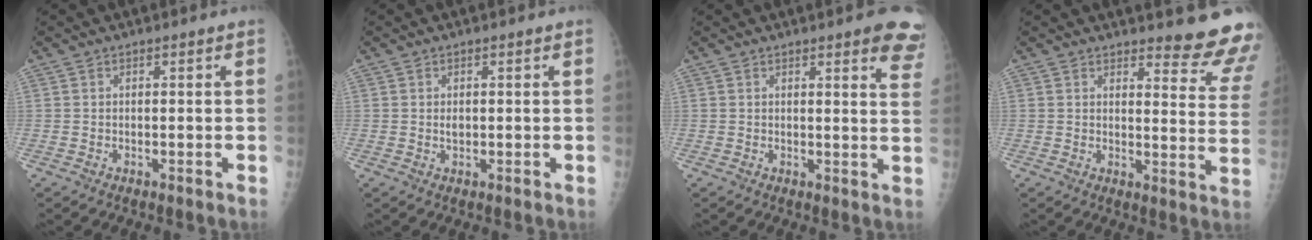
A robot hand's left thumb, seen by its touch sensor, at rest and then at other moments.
{"total": 1.2, "force": [0.2, 0.8, 0.9], "torque": [-0.012, -0.001, 0.005]}
{"total": 9.0, "force": [5.8, 2.3, 6.4], "torque": [-0.049, -0.023, 0.050]}
{"total": 13.6, "force": [12.8, 2.4, 4.1], "torque": [-0.010, -0.126, 0.126]}